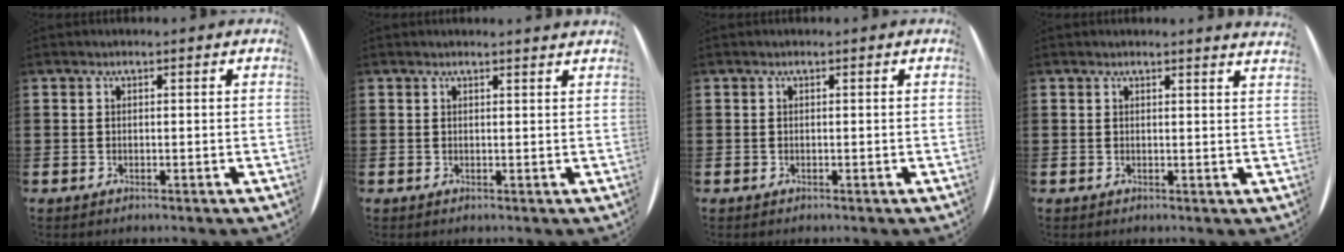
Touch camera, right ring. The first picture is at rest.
{"total": 0.8, "force": [0.7, -0.2, 0.1], "torque": [0.001, -0.001, 0.013]}
{"total": 0.0}
{"total": 1.0, "force": [1.0, -0.3, 0.2], "torque": [-0.001, -0.002, 0.019]}